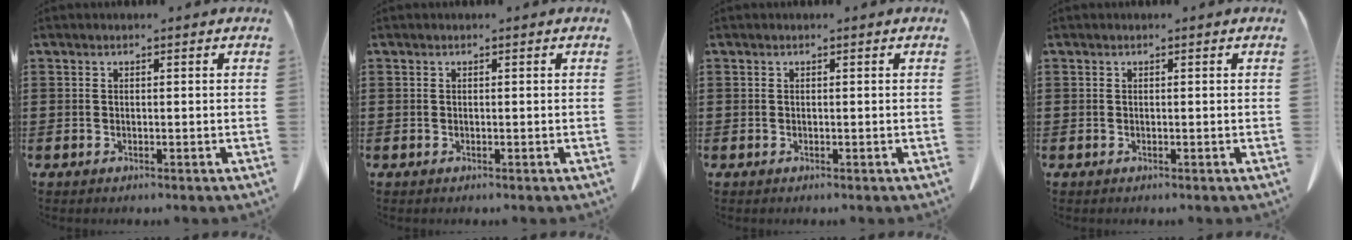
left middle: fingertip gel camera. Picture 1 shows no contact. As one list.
[{"total": 0.0}, {"total": 0.0}, {"total": 0.0}]